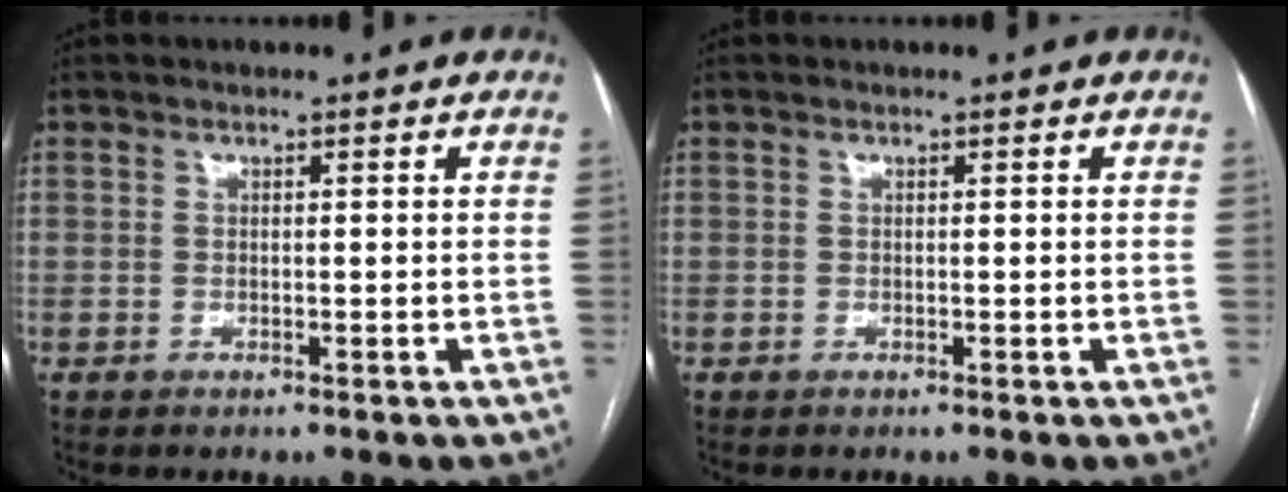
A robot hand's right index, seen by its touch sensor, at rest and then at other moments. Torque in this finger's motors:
{"motor_torque": [0.00, 0.00, 0.01, 0.00]}